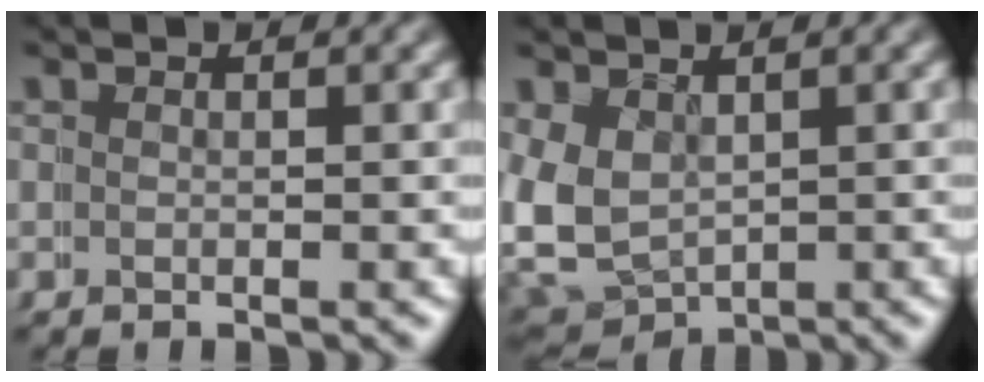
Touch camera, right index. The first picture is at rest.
{"total": 9.9, "force": [-1.2, 9.4, 2.8], "torque": [-0.127, -0.056, -0.007]}